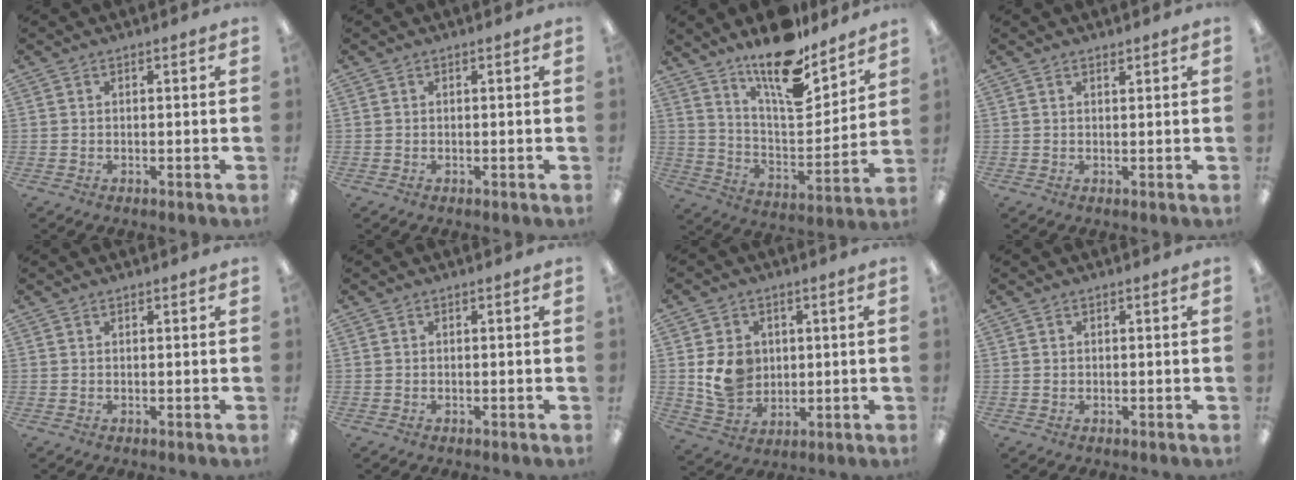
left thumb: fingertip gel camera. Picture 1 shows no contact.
{"total": 0.0}
{"total": 17.3, "force": [13.7, 5.3, 9.0], "torque": [-0.154, -0.100, 0.236]}
{"total": 1.0, "force": [0.9, 0.3, 0.2], "torque": [0.003, -0.004, 0.016]}
{"total": 0.5, "force": [0.5, 0.2, 0.0], "torque": [0.000, 0.001, 0.009]}
{"total": 0.0}
{"total": 9.3, "force": [1.6, 7.9, 4.6], "torque": [-0.081, 0.003, 0.035]}
{"total": 0.6, "force": [0.3, 0.5, 0.0], "torque": [-0.001, 0.003, 0.005]}